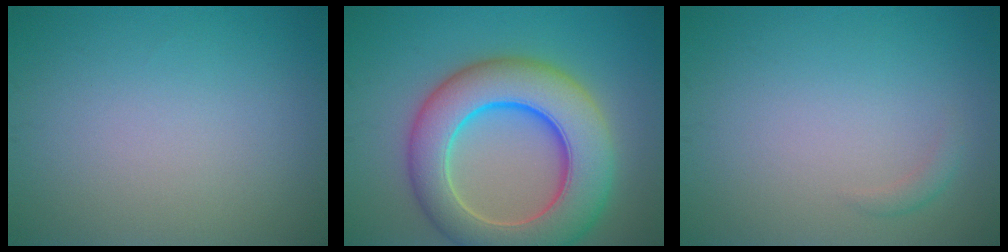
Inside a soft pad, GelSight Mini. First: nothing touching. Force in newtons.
{"total": 11.4, "press": 11.4, "slide": 0.3}
{"total": 0.9, "press": 0.9, "slide": 0.0}